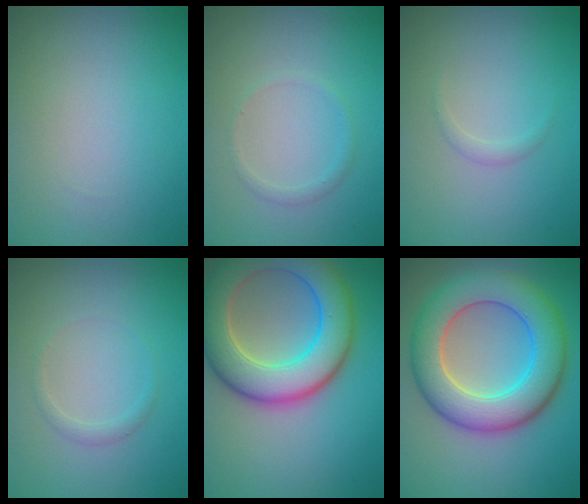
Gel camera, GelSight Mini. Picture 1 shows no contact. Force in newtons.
{"total": 0.9, "press": 0.9, "slide": 0.1}
{"total": 0.8, "press": 0.8, "slide": 0.0}
{"total": 0.9, "press": 0.9, "slide": 0.0}
{"total": 9.6, "press": 9.5, "slide": 0.4}
{"total": 9.3, "press": 9.3, "slide": 0.5}